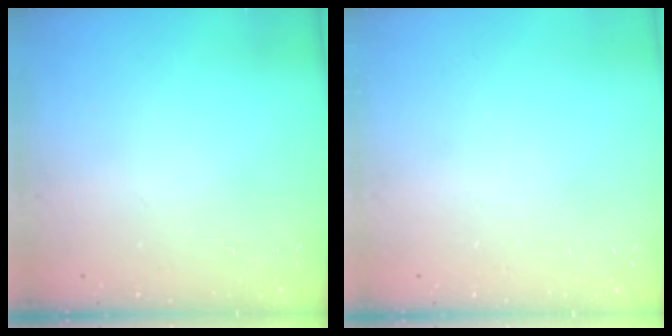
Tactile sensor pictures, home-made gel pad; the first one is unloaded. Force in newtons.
{"total": 0.0}